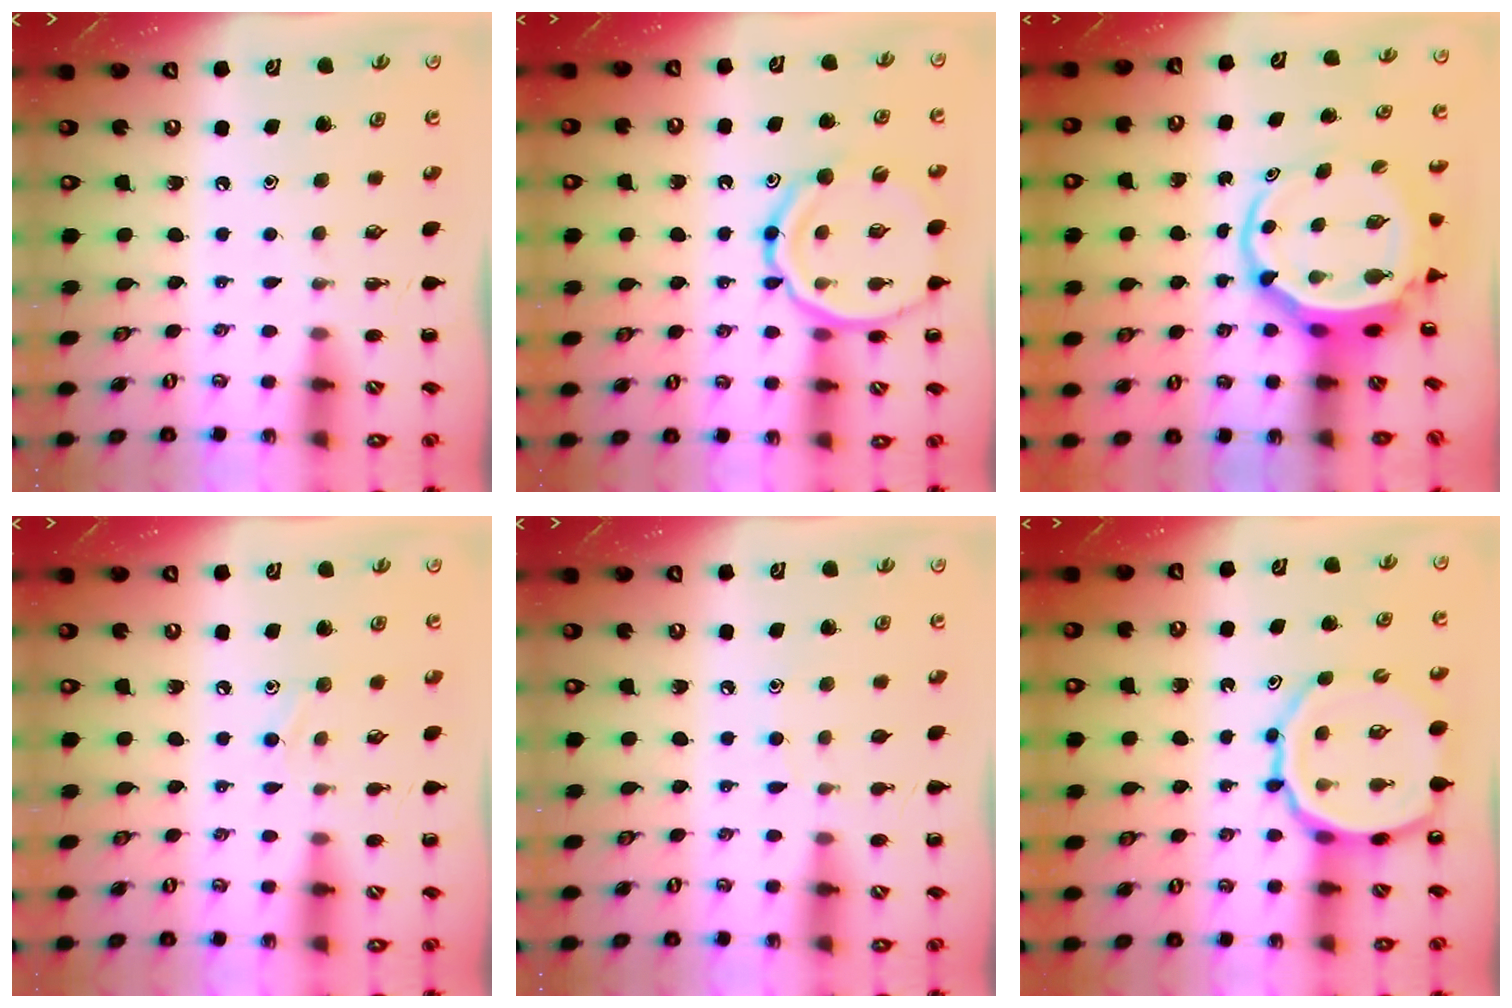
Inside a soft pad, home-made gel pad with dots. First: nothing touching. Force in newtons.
{"total": 15.1, "press": 14.8, "slide": 2.7}
{"total": 6.4, "press": 6.1, "slide": 2.0}
{"total": 5.8, "press": 5.5, "slide": 1.8}
{"total": 4.9, "press": 4.6, "slide": 1.7}
{"total": 14.1, "press": 13.5, "slide": 4.1}